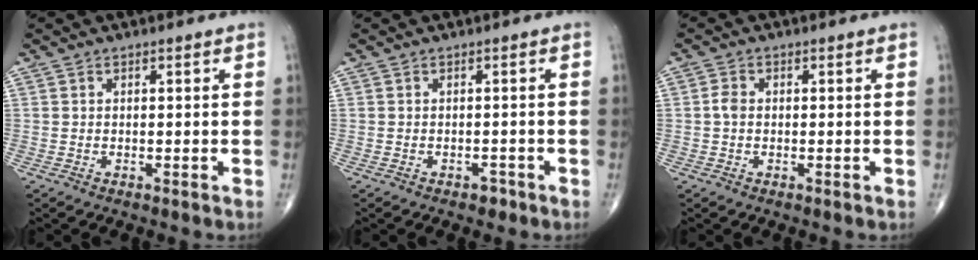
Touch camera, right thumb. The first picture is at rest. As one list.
[{"total": 1.1, "force": [-0.7, 0.7, 0.4], "torque": [0.001, 0.004, -0.013]}, {"total": 1.9, "force": [-0.1, 1.3, 1.3], "torque": [-0.022, 0.003, -0.006]}]